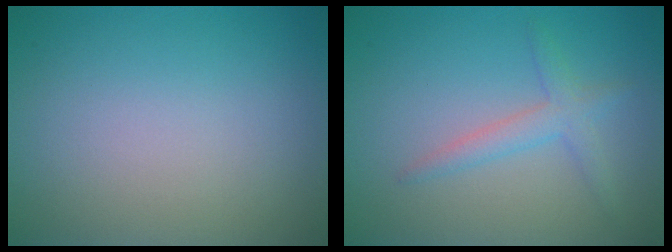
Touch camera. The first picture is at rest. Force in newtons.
{"total": 2.1, "press": 2.1, "slide": 0.1}